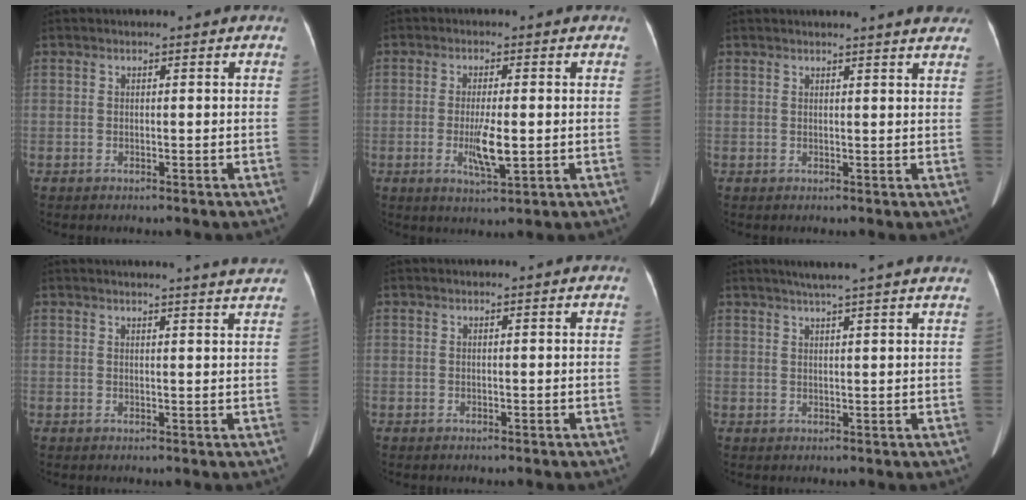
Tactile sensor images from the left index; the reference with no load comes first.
{"total": 5.2, "force": [-0.9, 0.9, 5.0], "torque": [-0.103, -0.013, -0.013]}
{"total": 8.1, "force": [7.6, 0.5, 3.0], "torque": [-0.032, 0.000, 0.064]}
{"total": 7.9, "force": [7.5, -0.7, 2.2], "torque": [-0.026, -0.011, 0.065]}
{"total": 0.0}
{"total": 10.9, "force": [9.2, -0.2, 5.8], "torque": [-0.085, 0.028, 0.106]}